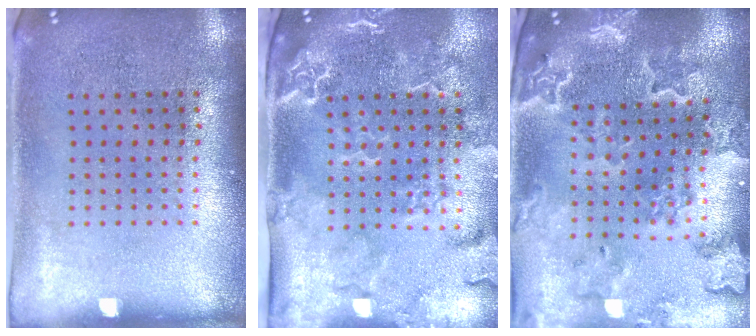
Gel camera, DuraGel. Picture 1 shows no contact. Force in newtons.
{"total": 2.9, "press": 2.4, "slide": 1.6}
{"total": 2.4, "press": 2.3, "slide": 0.7}